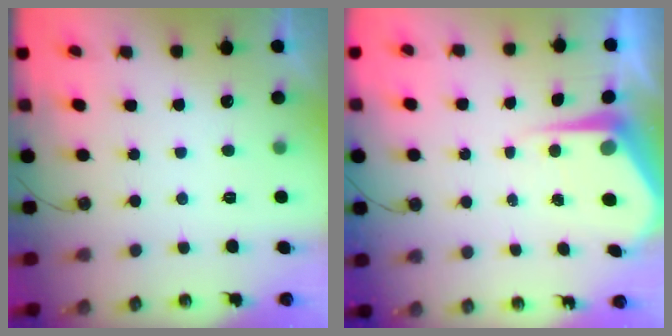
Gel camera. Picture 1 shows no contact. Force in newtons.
{"total": 6.8, "press": 6.7, "slide": 0.6}